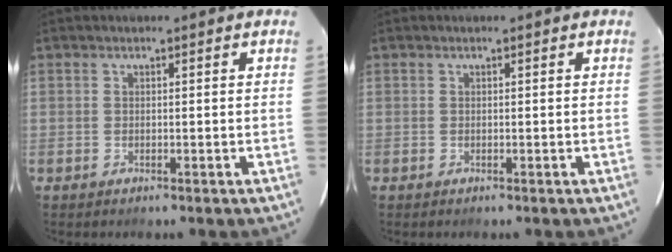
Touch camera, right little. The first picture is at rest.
{"total": 0.0}